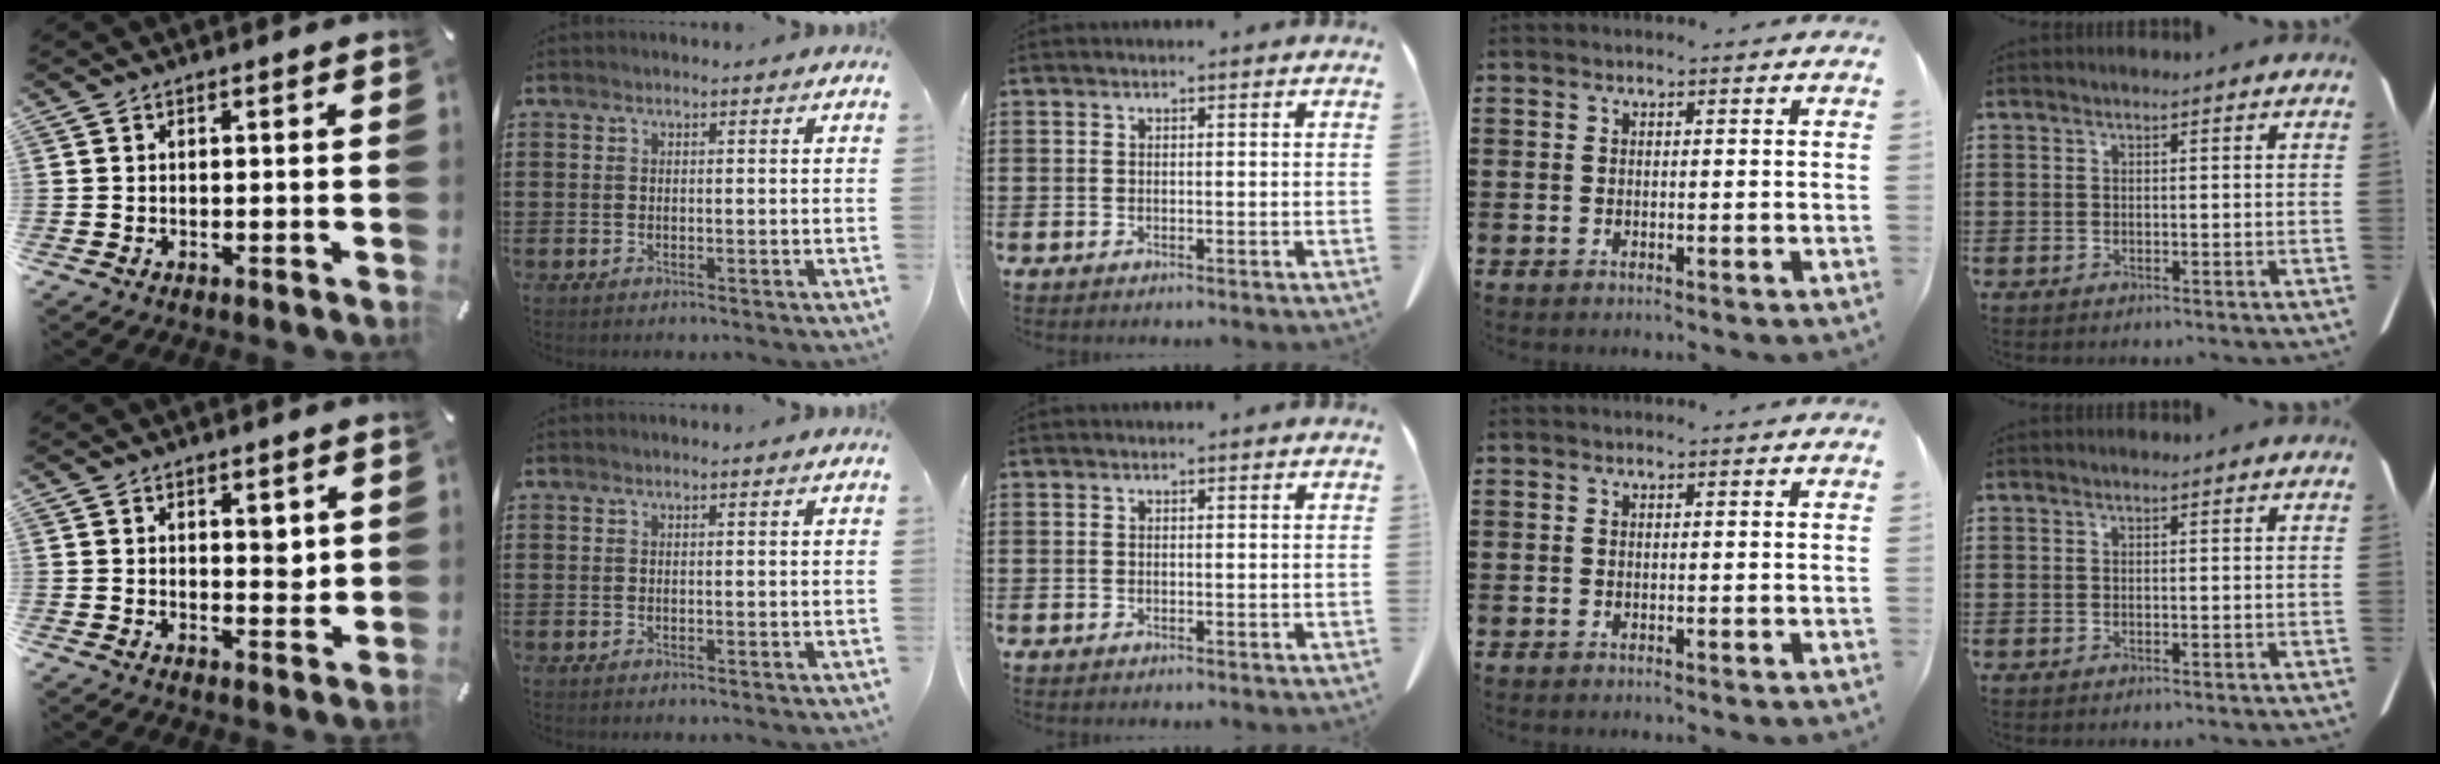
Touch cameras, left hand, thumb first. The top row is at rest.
{"thumb": {"total": 3.5, "force": [1.8, 2.0, 2.3], "torque": [-0.009, -0.017, 0.023]}}